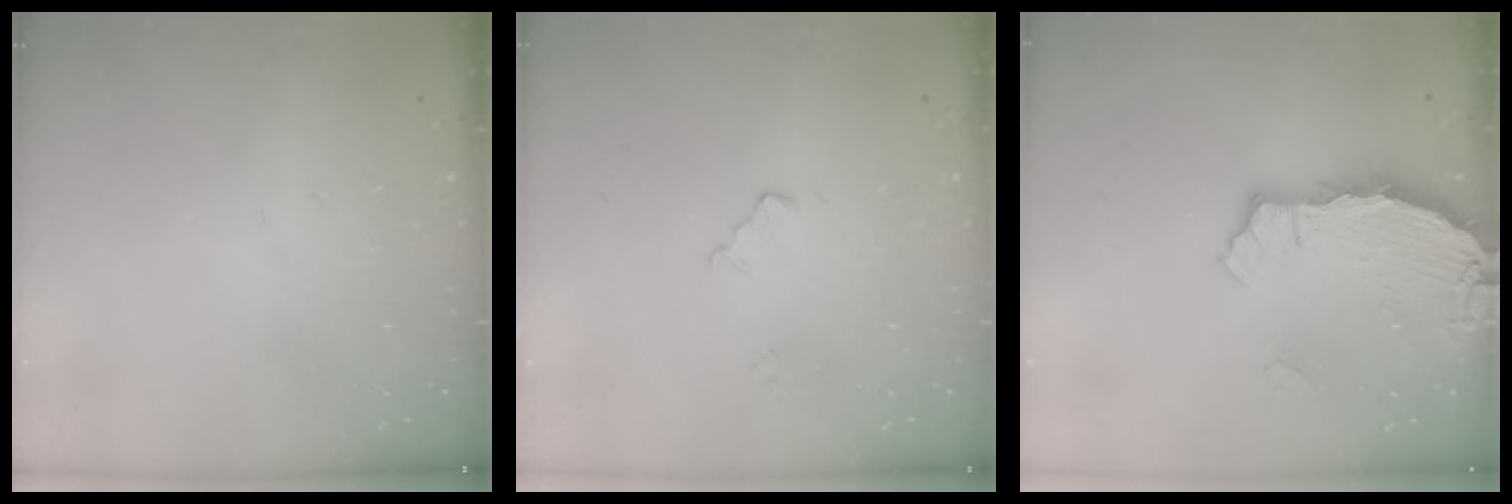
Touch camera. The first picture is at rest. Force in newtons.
{"total": 3.2, "press": 3.2, "slide": 0.4}
{"total": 3.8, "press": 3.7, "slide": 0.4}